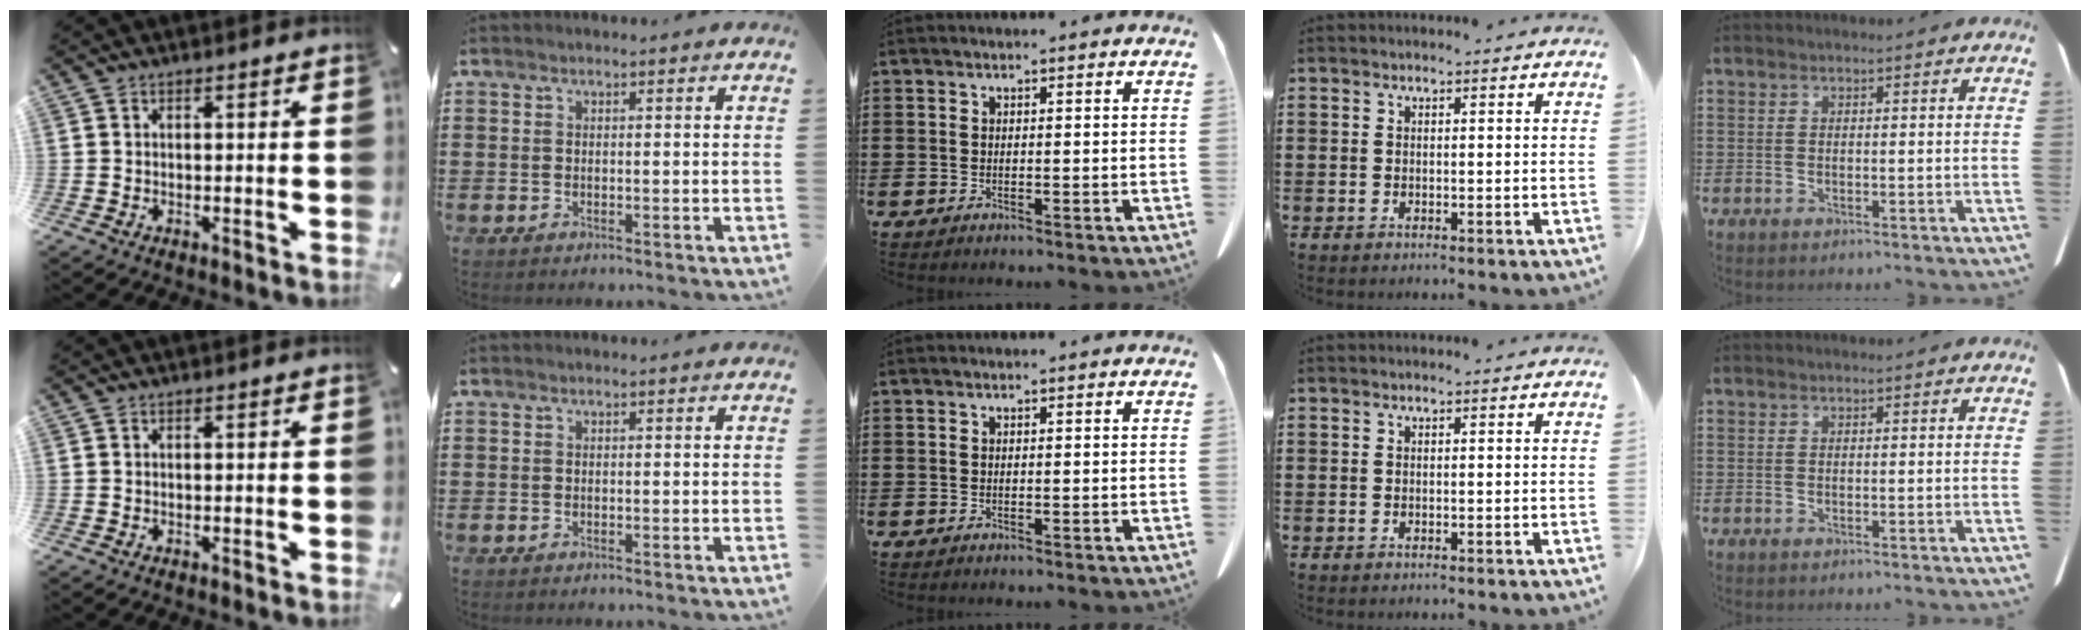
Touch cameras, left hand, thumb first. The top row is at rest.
{}